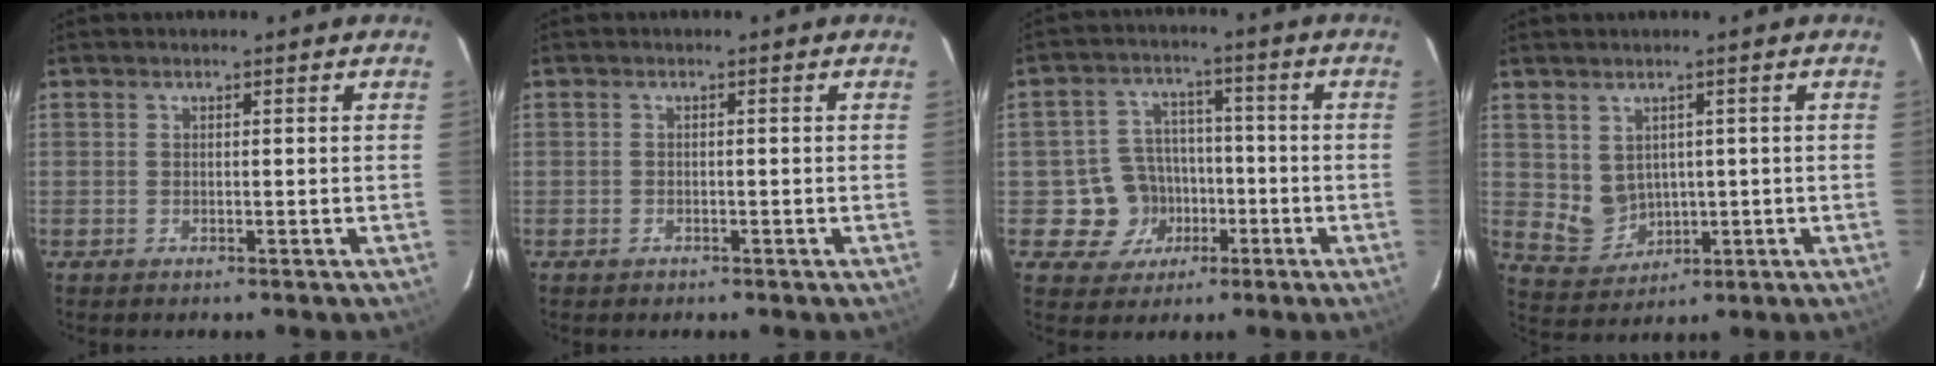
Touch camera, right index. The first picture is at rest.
{"total": 1.0, "force": [-0.7, 0.7, 0.1], "torque": [-0.002, 0.003, -0.010]}
{"total": 8.5, "force": [-2.9, 7.8, 1.6], "torque": [-0.055, 0.031, -0.035]}
{"total": 5.8, "force": [1.3, 5.0, 2.5], "torque": [-0.053, -0.001, 0.048]}